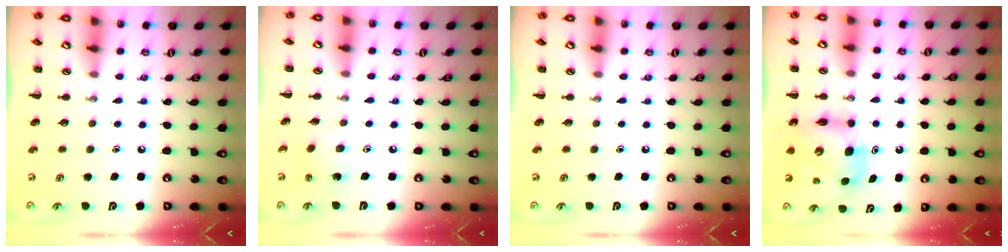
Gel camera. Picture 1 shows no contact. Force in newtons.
{"total": 1.5, "press": 1.5, "slide": 0.5}
{"total": 0.0}
{"total": 7.1, "press": 7.1, "slide": 0.8}